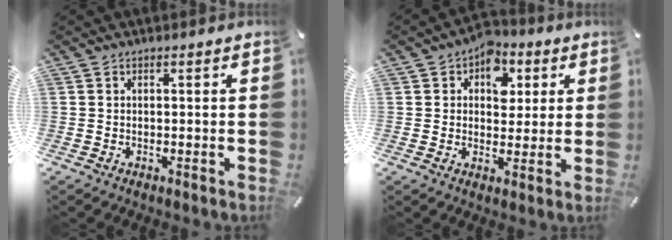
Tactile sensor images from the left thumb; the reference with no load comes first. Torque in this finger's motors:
{"motor_torque": [1.41, 1.41, 0.82, -0.56, 0.21]}